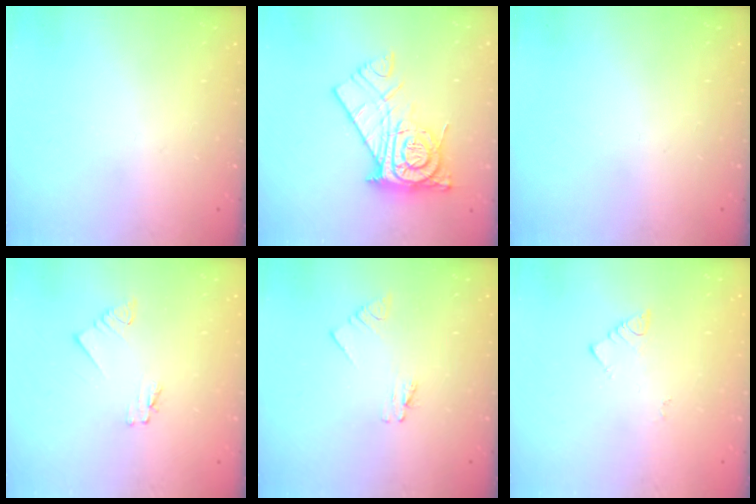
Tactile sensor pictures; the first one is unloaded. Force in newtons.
{"total": 15.0, "press": 14.9, "slide": 1.1}
{"total": 0.0}
{"total": 1.8, "press": 1.7, "slide": 0.2}
{"total": 1.1, "press": 1.1, "slide": 0.0}
{"total": 2.7, "press": 2.7, "slide": 0.6}